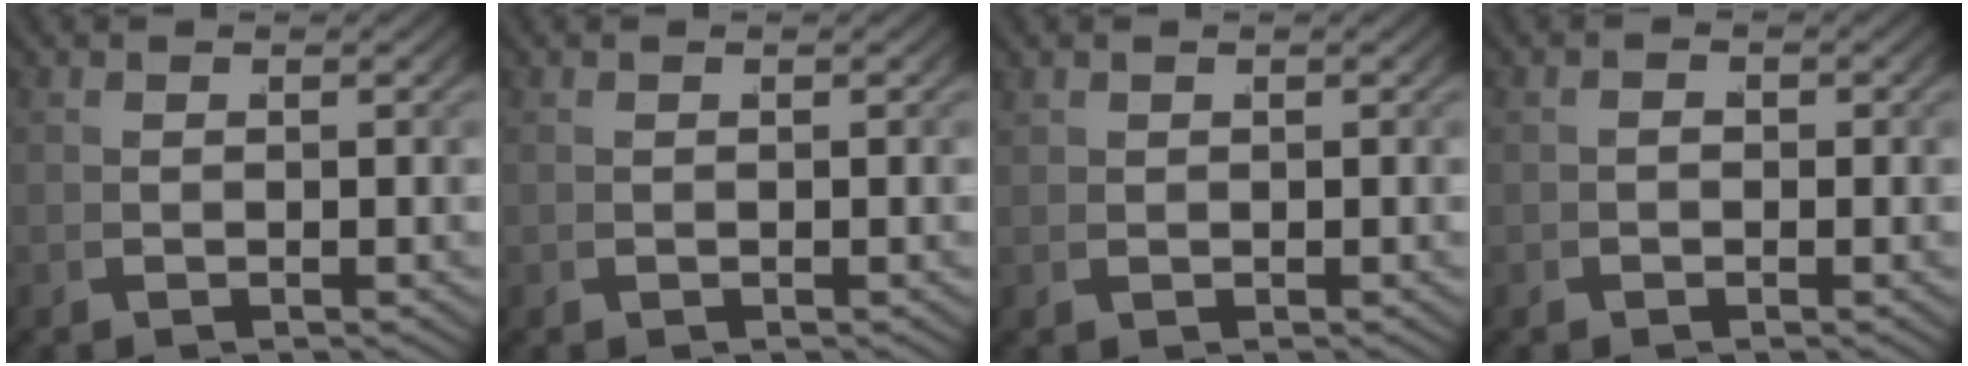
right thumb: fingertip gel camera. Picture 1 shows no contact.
{"total": 0.0}
{"total": 0.7, "force": [0.6, 0.3, 0.1], "torque": [0.001, -0.001, 0.016]}
{"total": 0.6, "force": [-0.2, 0.6, 0.2], "torque": [-0.003, 0.002, -0.006]}